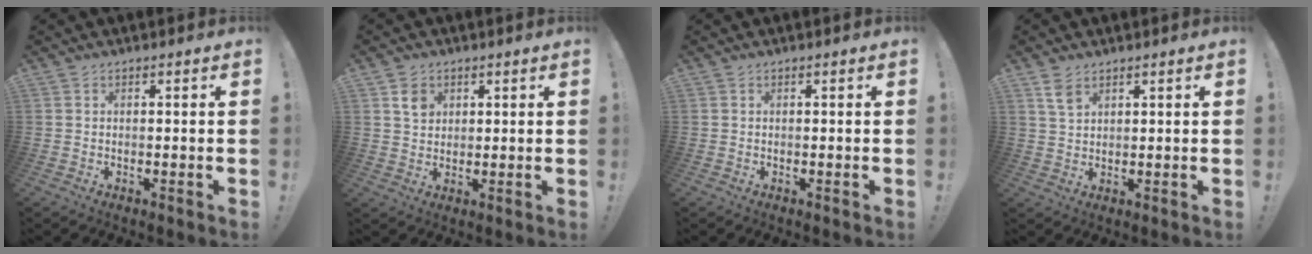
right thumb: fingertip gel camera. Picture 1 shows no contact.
{"total": 5.1, "force": [2.5, 4.1, 1.6], "torque": [-0.008, -0.013, 0.044]}
{"total": 0.0}
{"total": 3.9, "force": [2.7, 1.9, 2.2], "torque": [-0.028, -0.019, 0.048]}